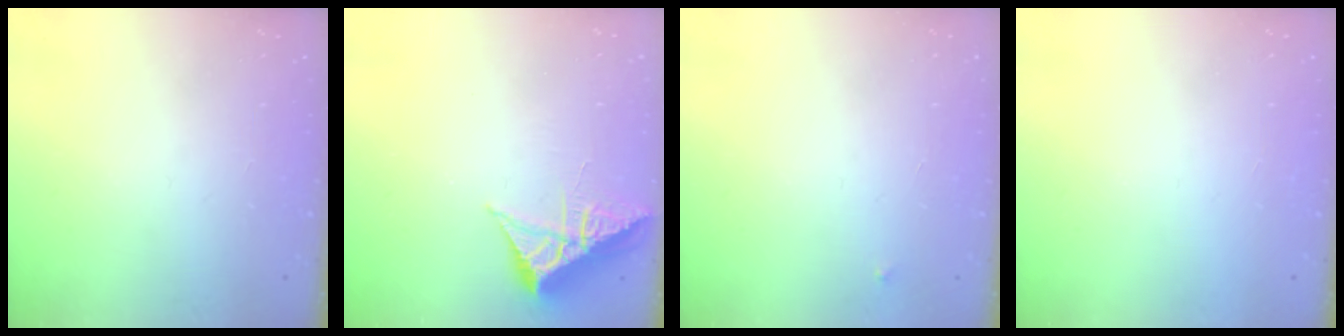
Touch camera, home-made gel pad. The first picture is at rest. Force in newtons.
{"total": 6.1, "press": 6.0, "slide": 0.7}
{"total": 2.5, "press": 2.4, "slide": 0.4}
{"total": 1.5, "press": 1.5, "slide": 0.1}